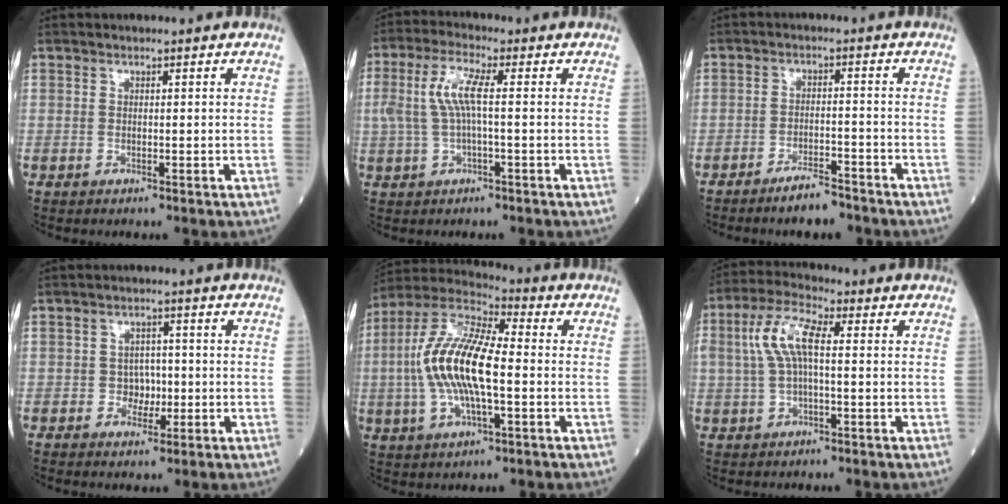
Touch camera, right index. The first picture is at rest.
{"total": 6.0, "force": [0.6, 1.1, 5.9], "torque": [-0.138, 0.018, 0.013]}
{"total": 4.5, "force": [-3.8, 0.8, 2.3], "torque": [-0.042, -0.001, -0.067]}
{"total": 3.1, "force": [-0.6, 2.5, 1.7], "torque": [-0.016, 0.007, -0.010]}
{"total": 15.0, "force": [-1.0, 4.4, 14.3], "torque": [-0.304, 0.014, -0.021]}
{"total": 7.6, "force": [1.0, 2.5, 7.1], "torque": [-0.160, 0.026, 0.019]}